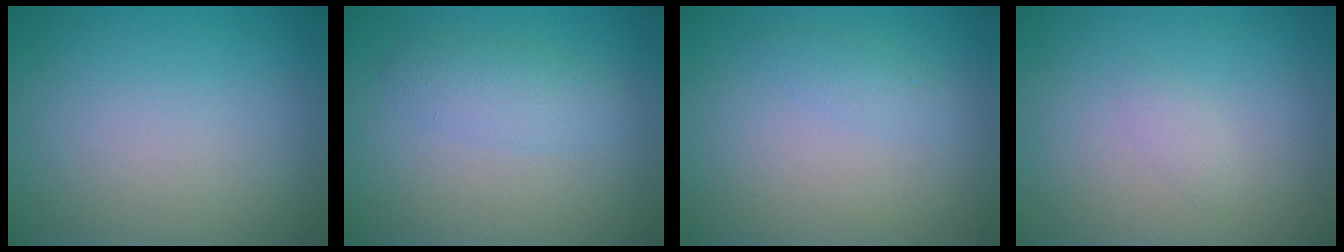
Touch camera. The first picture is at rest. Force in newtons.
{"total": 2.2, "press": 2.2, "slide": 0.1}
{"total": 1.0, "press": 1.0, "slide": 0.0}
{"total": 0.8, "press": 0.8, "slide": 0.0}